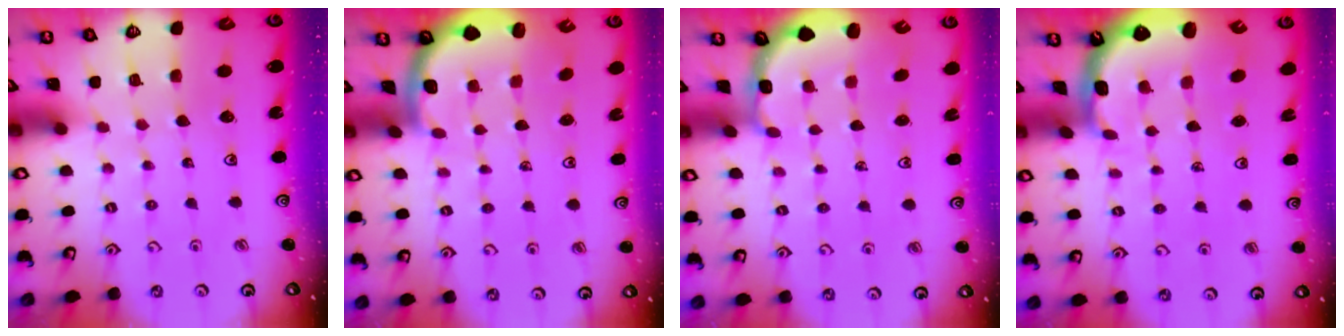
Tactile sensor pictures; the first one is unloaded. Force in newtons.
{"total": 1.6, "press": 1.6, "slide": 0.1}
{"total": 2.8, "press": 2.5, "slide": 1.4}
{"total": 2.8, "press": 1.6, "slide": 2.2}